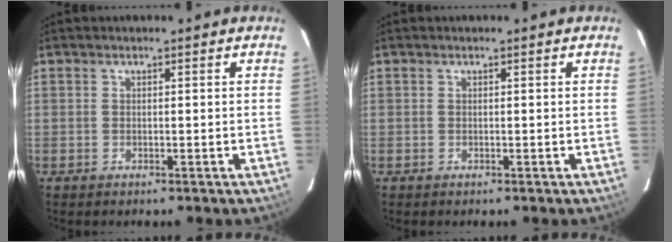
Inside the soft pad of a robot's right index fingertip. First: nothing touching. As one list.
[{"total": 0.0}]